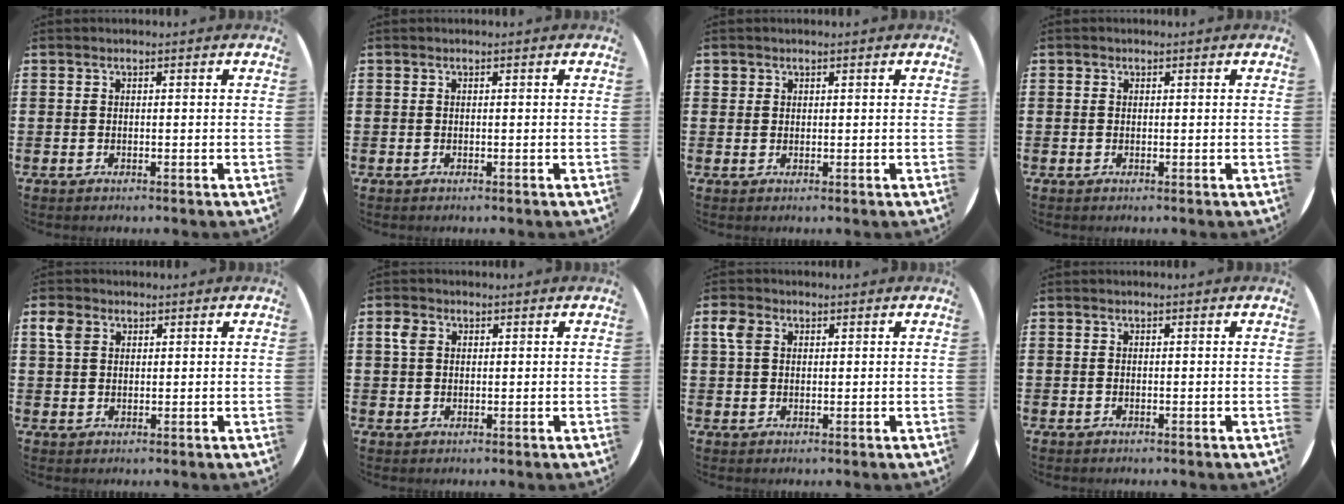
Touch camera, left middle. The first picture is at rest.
{"total": 0.0}
{"total": 0.9, "force": [0.7, 0.6, -0.1], "torque": [0.009, -0.001, 0.013]}
{"total": 0.0}
{"total": 3.1, "force": [2.0, 2.1, 1.2], "torque": [-0.021, 0.005, 0.034]}
{"total": 2.4, "force": [1.1, 1.8, 1.1], "torque": [-0.017, 0.005, 0.019]}
{"total": 3.1, "force": [1.6, 2.1, 1.6], "torque": [-0.027, 0.006, 0.028]}
{"total": 0.0}